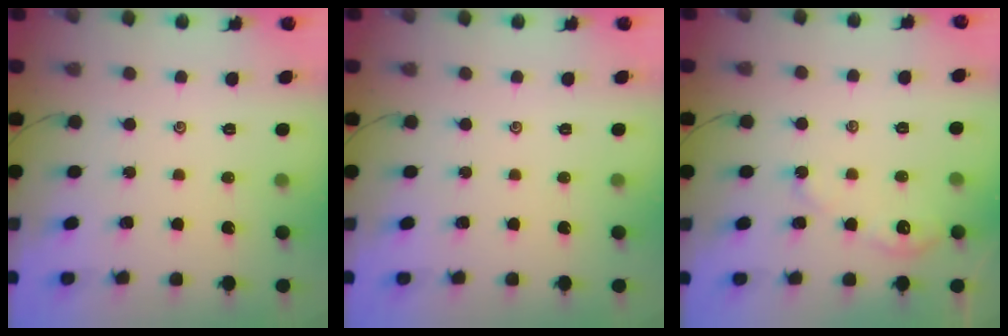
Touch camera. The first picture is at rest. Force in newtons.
{"total": 0.0}
{"total": 3.5, "press": 3.5, "slide": 0.2}